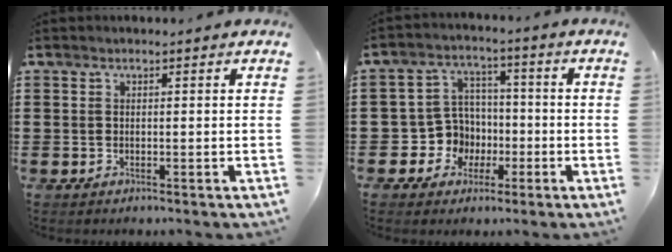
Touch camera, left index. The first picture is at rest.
{"total": 6.9, "force": [-1.4, 6.5, 1.8], "torque": [-0.070, 0.009, -0.026]}